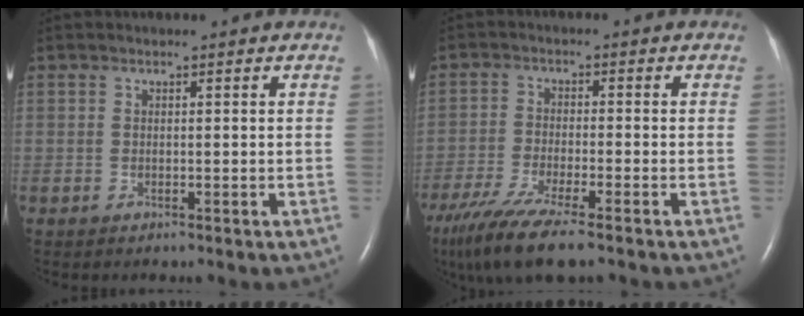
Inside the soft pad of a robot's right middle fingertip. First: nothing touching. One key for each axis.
{"total": 11.6, "fx": -8.8, "fy": 1.1, "fz": 7.4, "tx": -0.142, "ty": -0.030, "tz": -0.151}